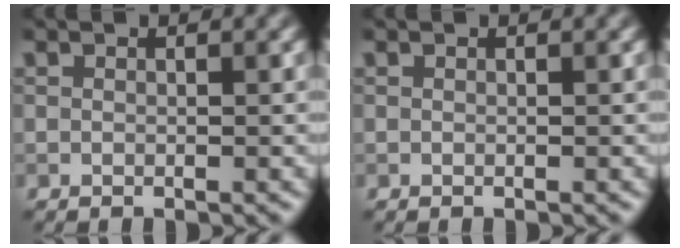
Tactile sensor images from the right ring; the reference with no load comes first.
{"total": 0.0}